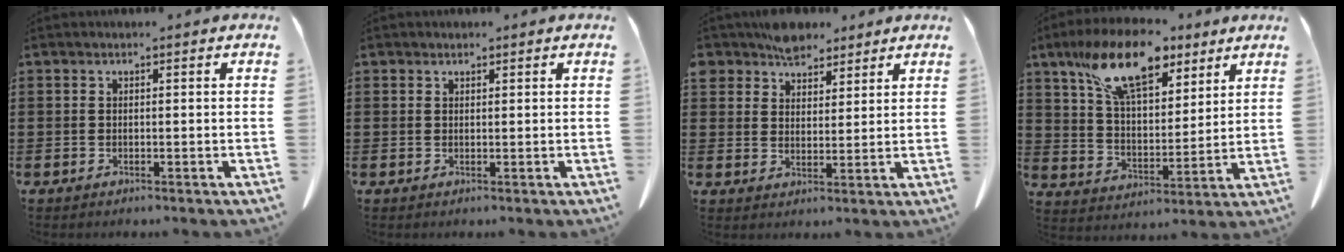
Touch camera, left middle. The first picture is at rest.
{"total": 0.9, "force": [0.8, 0.3, 0.1], "torque": [-0.004, 0.000, 0.017]}
{"total": 5.9, "force": [4.9, 3.0, 1.2], "torque": [-0.045, -0.001, 0.097]}
{"total": 13.9, "force": [8.9, 6.0, 8.8], "torque": [-0.177, -0.013, 0.163]}